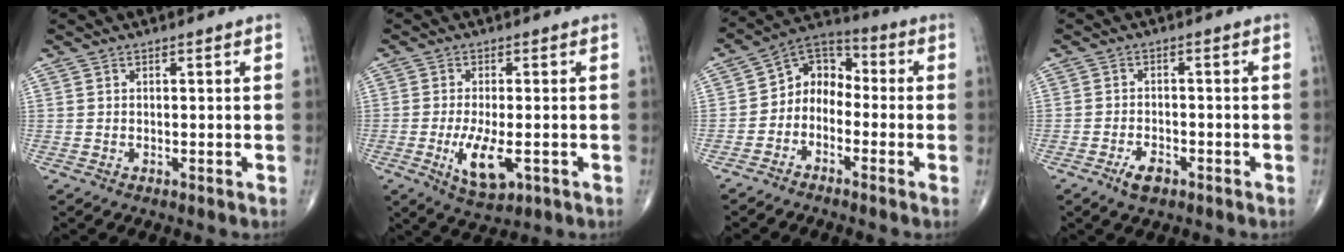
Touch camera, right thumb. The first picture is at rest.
{"total": 7.8, "force": [-2.2, 3.2, 6.8], "torque": [-0.123, -0.014, -0.032]}
{"total": 7.9, "force": [-2.5, 6.2, 4.2], "torque": [-0.039, 0.053, -0.067]}
{"total": 3.7, "force": [-2.3, 1.8, 2.3], "torque": [-0.039, 0.008, -0.039]}